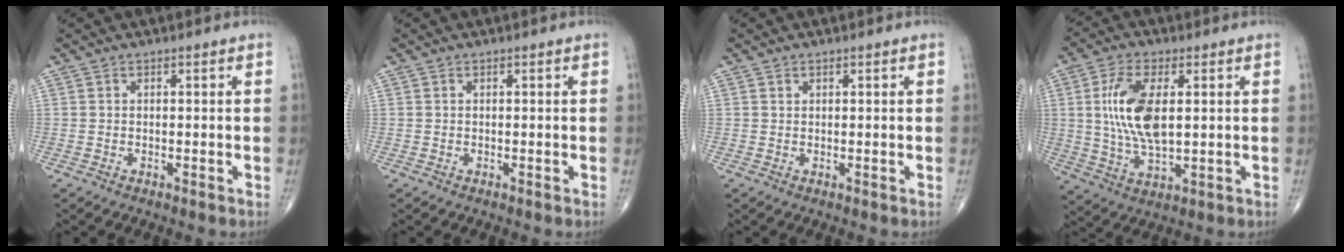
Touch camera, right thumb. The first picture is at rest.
{"total": 0.0}
{"total": 0.5, "force": [0.4, 0.3, 0.1], "torque": [0.001, -0.001, 0.006]}
{"total": 12.2, "force": [2.0, 5.6, 10.7], "torque": [-0.216, -0.011, 0.042]}